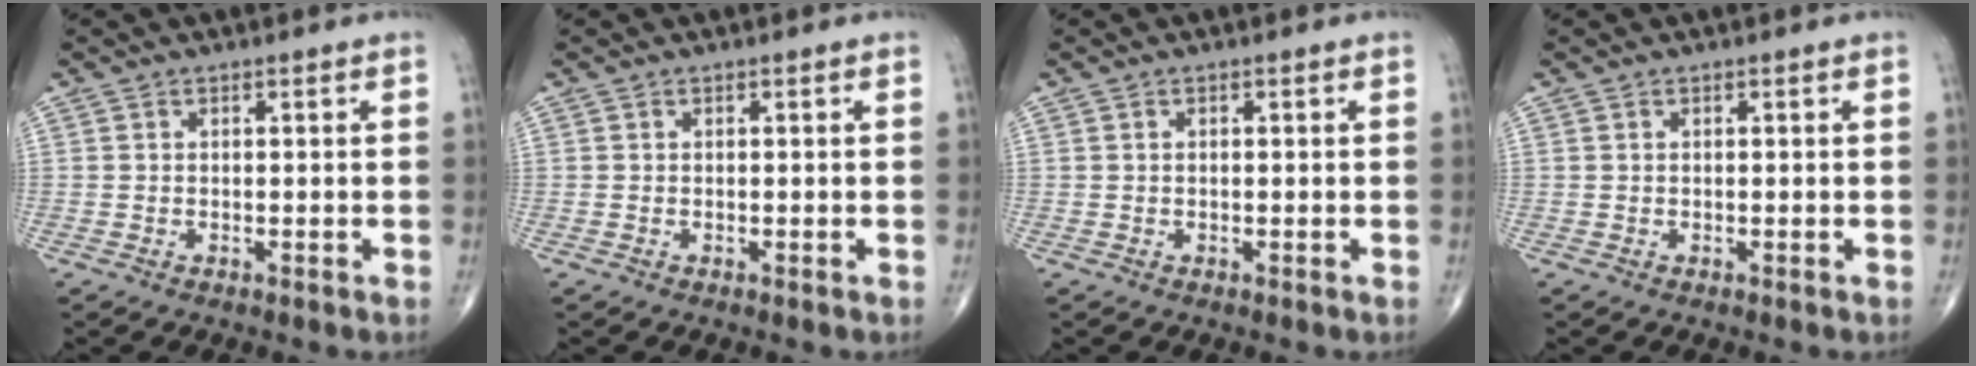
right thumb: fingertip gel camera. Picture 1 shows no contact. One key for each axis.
{"total": 0.0}
{"total": 0.0}
{"total": 0.0}